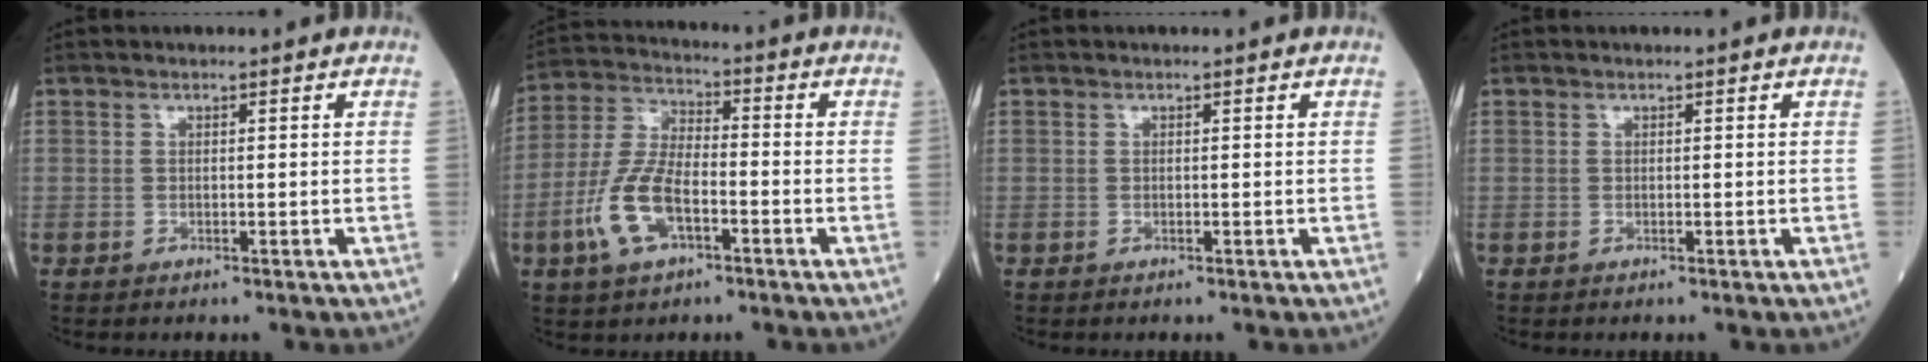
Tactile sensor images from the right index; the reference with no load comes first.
{"total": 10.4, "force": [-4.0, 4.3, 8.6], "torque": [-0.195, 0.005, -0.081]}
{"total": 0.0}
{"total": 0.0}